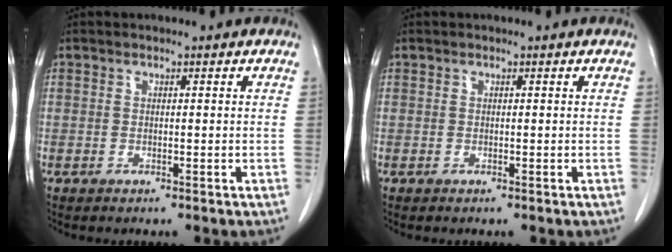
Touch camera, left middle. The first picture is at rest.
{"total": 0.0}